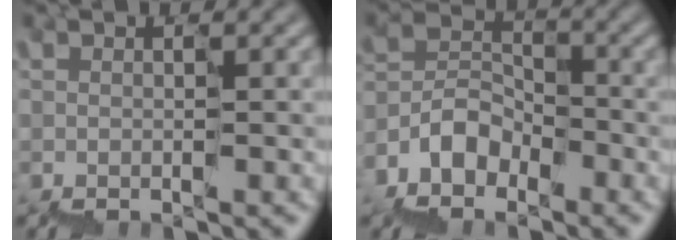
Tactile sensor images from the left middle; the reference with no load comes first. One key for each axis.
{"total": 4.3, "fx": -3.1, "fy": 2.8, "fz": 1.1, "tx": -0.023, "ty": 0.017, "tz": -0.058}